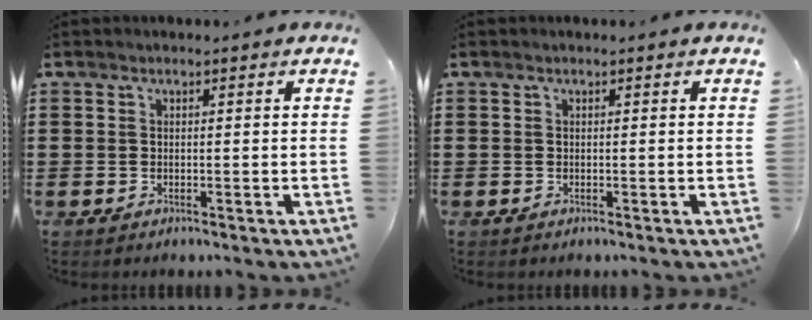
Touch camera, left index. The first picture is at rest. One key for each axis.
{"total": 0.0}